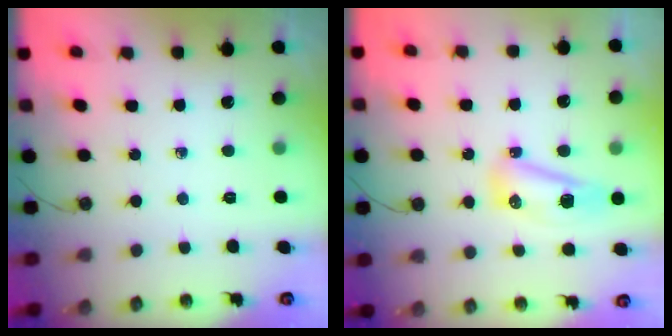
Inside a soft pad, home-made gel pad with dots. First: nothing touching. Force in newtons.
{"total": 8.2, "press": 8.2, "slide": 0.6}